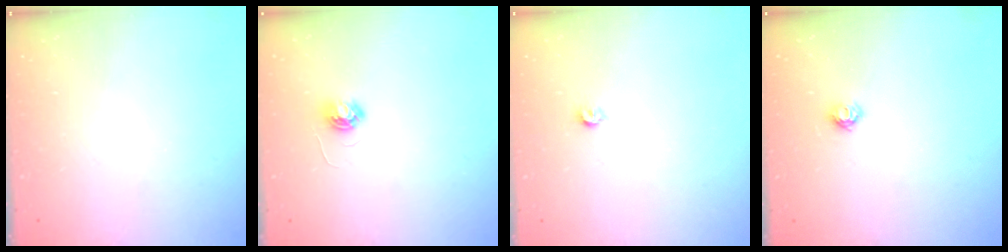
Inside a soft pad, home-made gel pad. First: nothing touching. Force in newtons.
{"total": 4.0, "press": 4.0, "slide": 0.3}
{"total": 3.0, "press": 3.0, "slide": 0.5}
{"total": 5.8, "press": 5.8, "slide": 0.3}